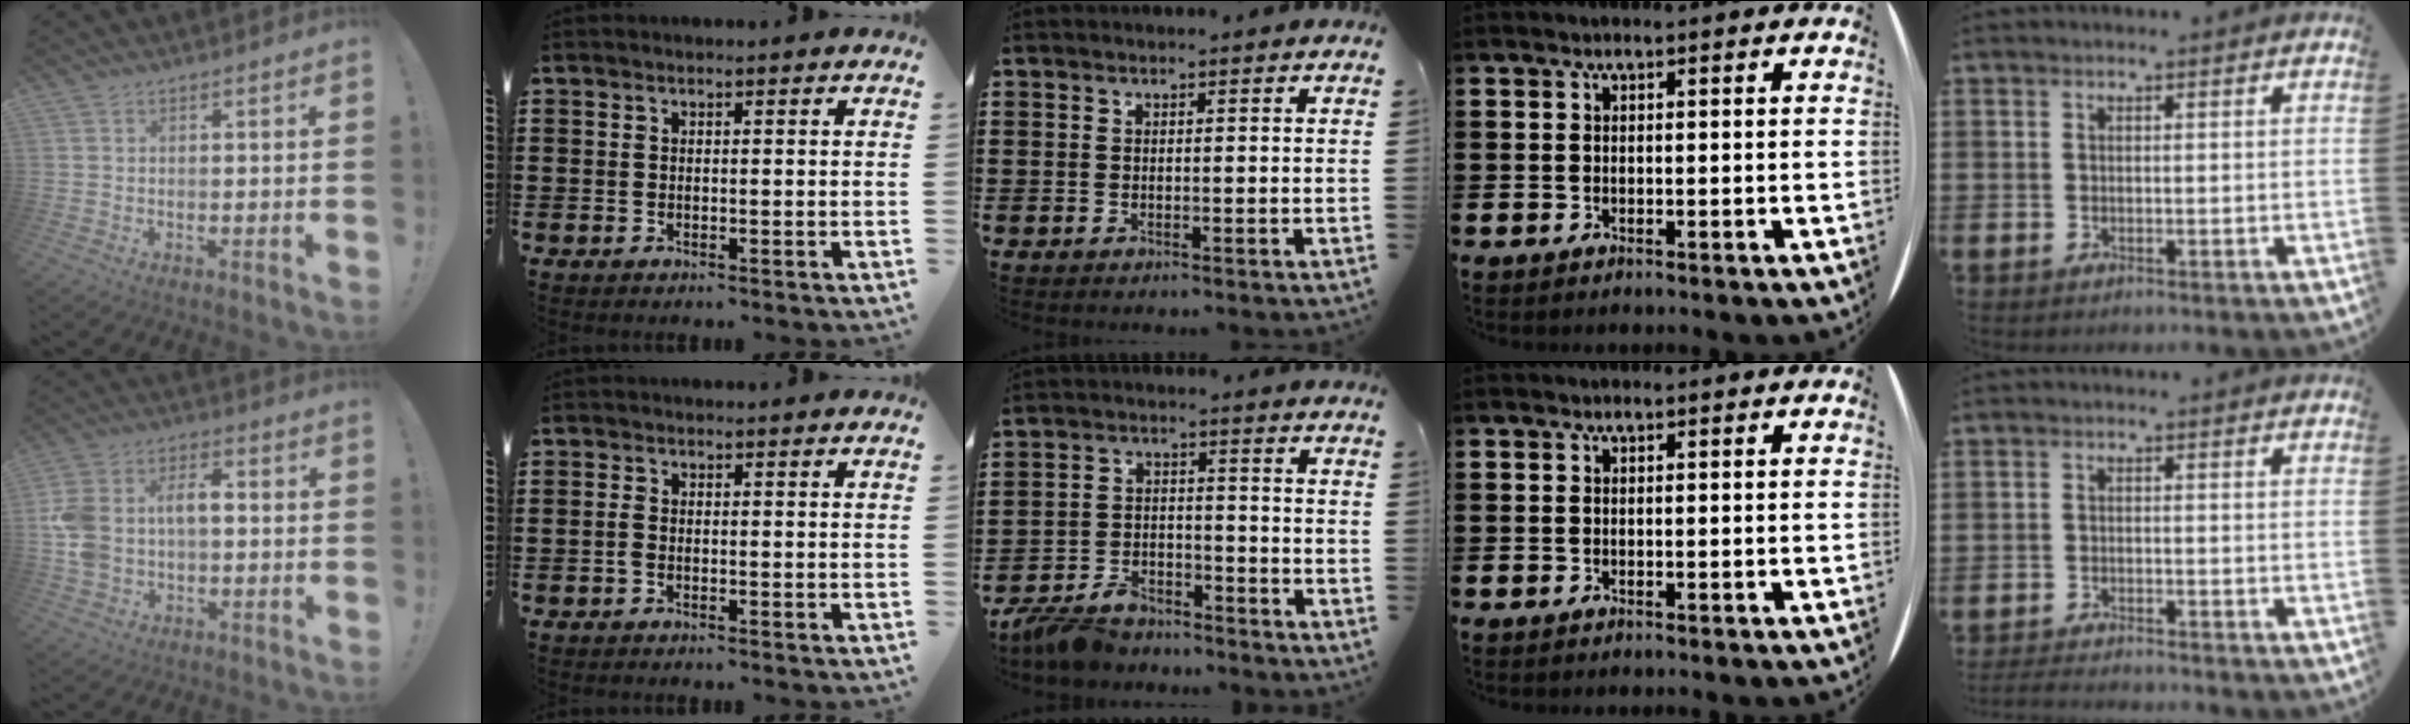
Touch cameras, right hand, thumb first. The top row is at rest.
{"thumb": {"total": 11.9, "force": [0.1, 8.3, 8.6], "torque": [-0.186, 0.012, 0.003]}, "index": {"total": 1.1, "force": [-0.5, 0.4, 0.9], "torque": [-0.025, -0.005, -0.011]}, "middle": {"total": 5.6, "force": [-5.3, 1.3, 1.3], "torque": [-0.042, 0.001, -0.109]}, "little": {"total": 2.0, "force": [-1.9, -0.1, 0.3], "torque": [-0.005, 0.003, -0.039]}}